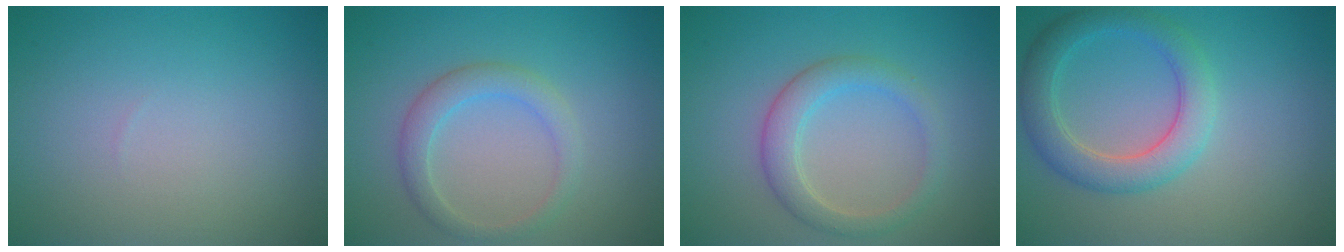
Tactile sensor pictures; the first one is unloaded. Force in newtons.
{"total": 2.6, "press": 2.6, "slide": 0.3}
{"total": 2.8, "press": 2.8, "slide": 0.2}
{"total": 4.3, "press": 4.3, "slide": 0.2}